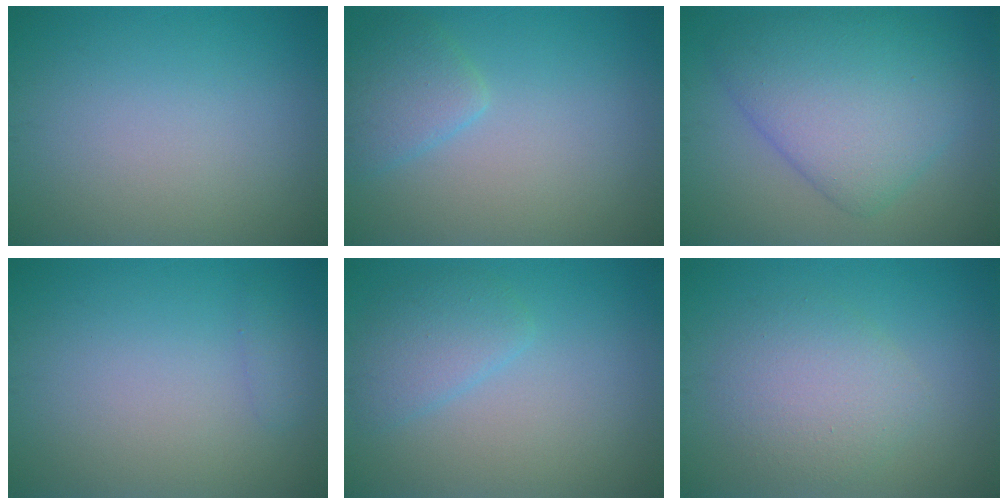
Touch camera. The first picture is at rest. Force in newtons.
{"total": 2.5, "press": 2.5, "slide": 0.2}
{"total": 7.5, "press": 7.5, "slide": 0.1}
{"total": 0.8, "press": 0.8, "slide": 0.0}
{"total": 2.5, "press": 2.5, "slide": 0.3}
{"total": 3.4, "press": 3.4, "slide": 0.3}